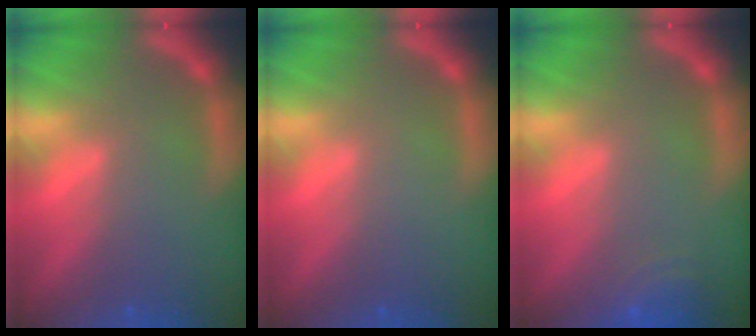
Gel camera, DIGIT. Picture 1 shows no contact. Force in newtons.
{"total": 0.0}
{"total": 3.5}